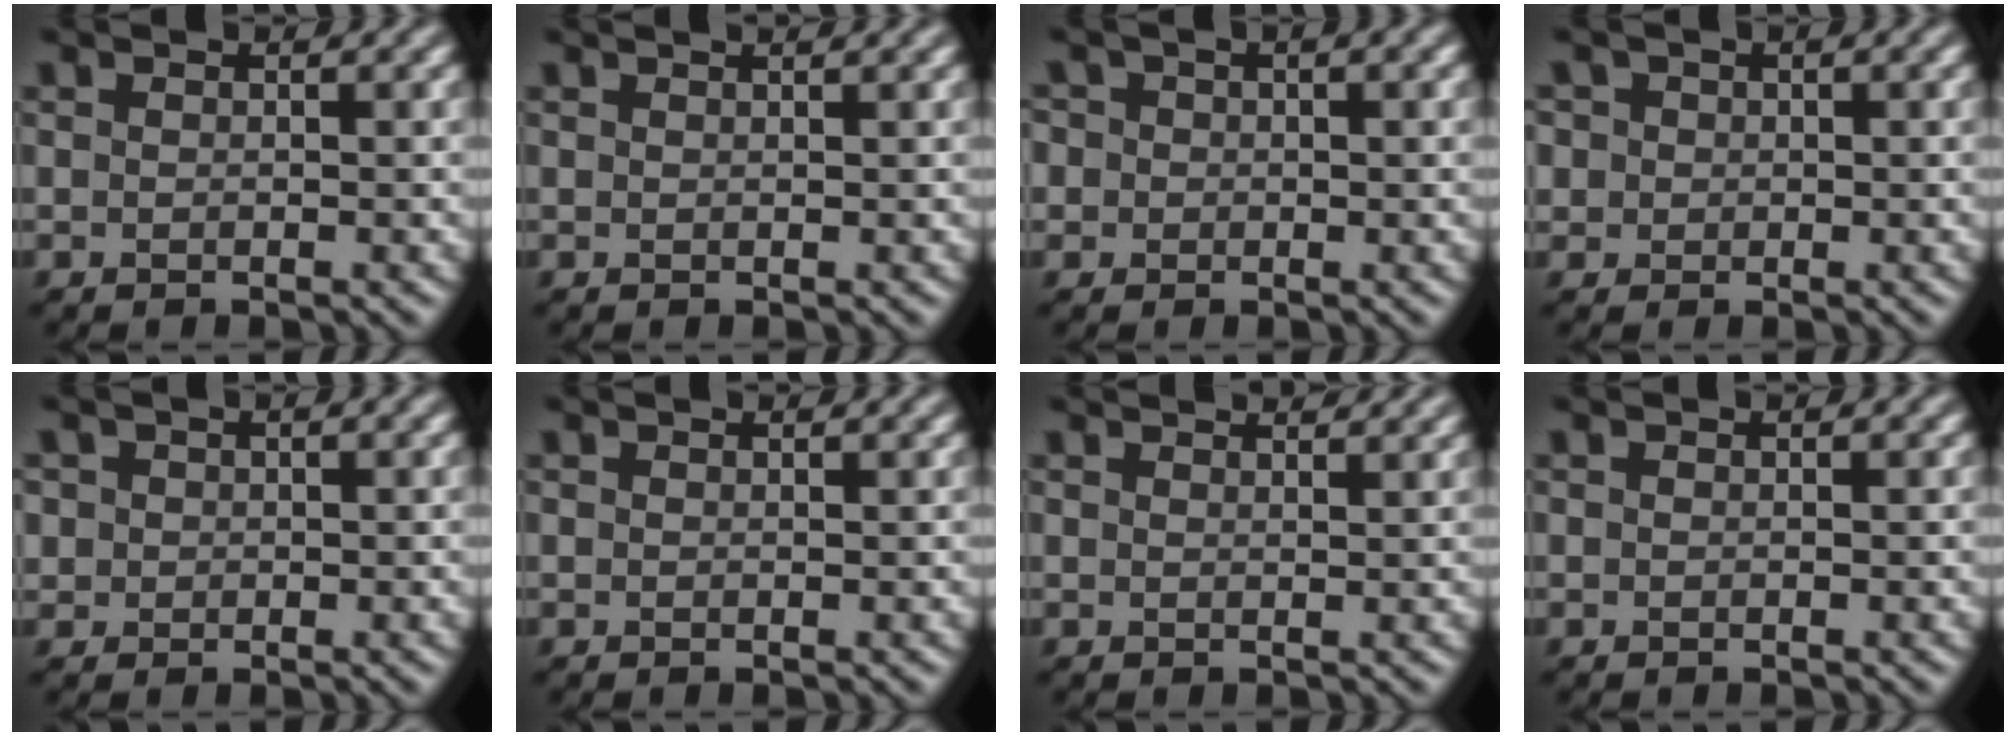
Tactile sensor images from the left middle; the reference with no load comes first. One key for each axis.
{"total": 1.8, "fx": 1.4, "fy": 0.6, "fz": 0.9, "tx": -0.001, "ty": 0.001, "tz": 0.002}
{"total": 2.7, "fx": 1.0, "fy": 2.1, "fz": 1.4, "tx": -0.025, "ty": 0.013, "tz": 0.002}
{"total": 2.7, "fx": 1.1, "fy": 2.2, "fz": 1.1, "tx": -0.023, "ty": 0.010, "tz": 0.016}
{"total": 1.6, "fx": 0.5, "fy": 1.5, "fz": 0.5, "tx": -0.006, "ty": 0.005, "tz": 0.010}
{"total": 0.6, "fx": 0.6, "fy": 0.1, "fz": 0.1, "tx": -0.003, "ty": -0.001, "tz": 0.008}
{"total": 3.0, "fx": 2.7, "fy": 0.7, "fz": 1.1, "tx": -0.001, "ty": 0.008, "tz": 0.017}
{"total": 0.0}